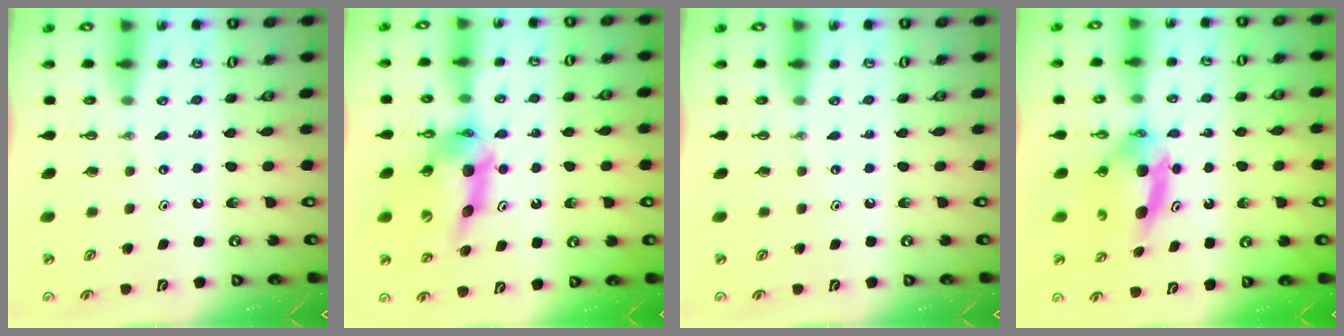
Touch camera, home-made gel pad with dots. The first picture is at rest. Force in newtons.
{"total": 12.3, "press": 12.2, "slide": 1.1}
{"total": 0.0}
{"total": 7.4, "press": 5.2, "slide": 5.2}